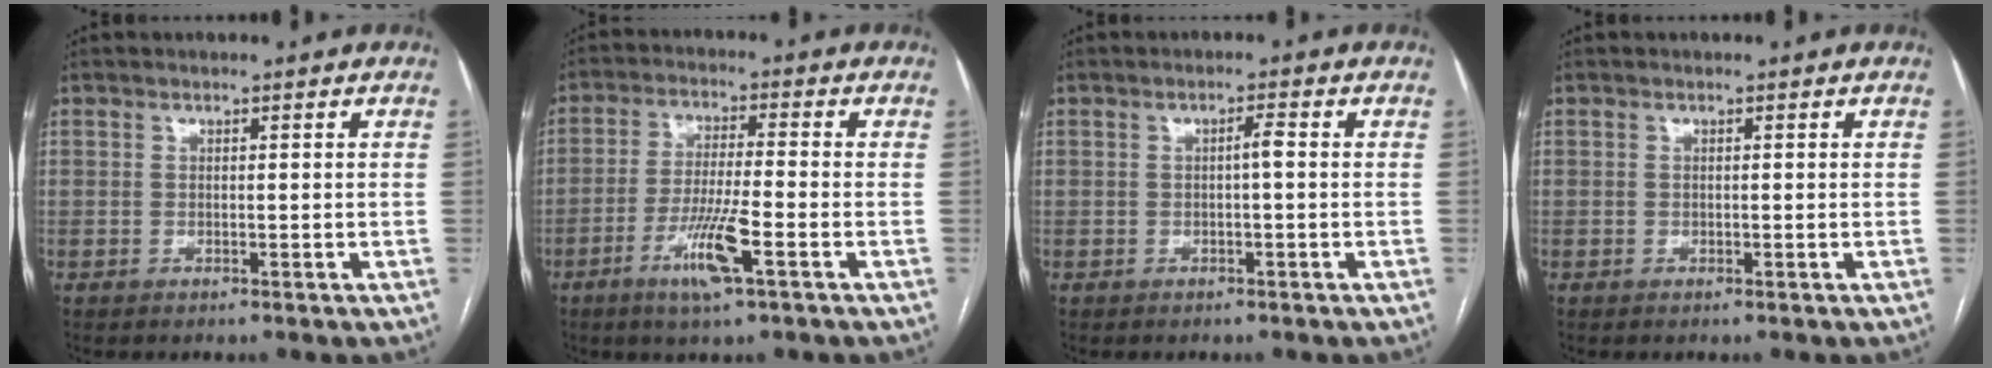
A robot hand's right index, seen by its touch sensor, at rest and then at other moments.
{"total": 8.3, "force": [-3.8, 0.3, 7.3], "torque": [-0.144, -0.013, -0.070]}
{"total": 1.5, "force": [-0.1, 0.1, 1.5], "torque": [-0.024, 0.004, -0.001]}
{"total": 0.0}